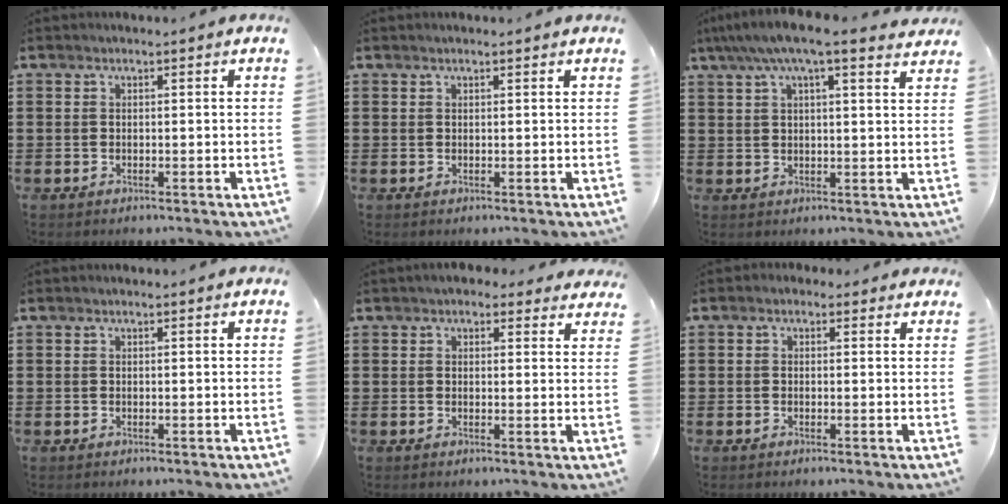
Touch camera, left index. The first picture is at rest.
{"total": 0.5, "force": [0.5, 0.0, 0.3], "torque": [-0.007, 0.000, 0.010]}
{"total": 6.4, "force": [4.9, 0.6, 4.0], "torque": [-0.093, -0.009, 0.086]}
{"total": 0.0}
{"total": 2.6, "force": [2.2, 1.2, 0.8], "torque": [-0.015, -0.001, 0.038]}
{"total": 1.0, "force": [0.3, 0.8, 0.4], "torque": [-0.011, 0.005, 0.004]}